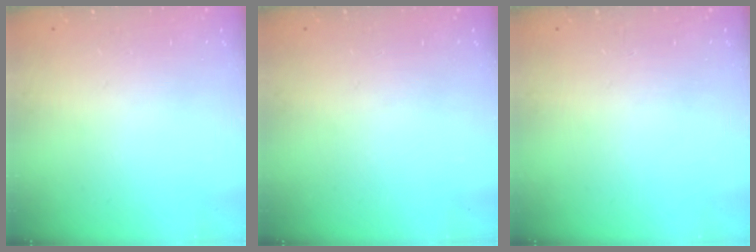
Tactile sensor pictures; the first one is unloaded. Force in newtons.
{"total": 0.0}
{"total": 0.0}